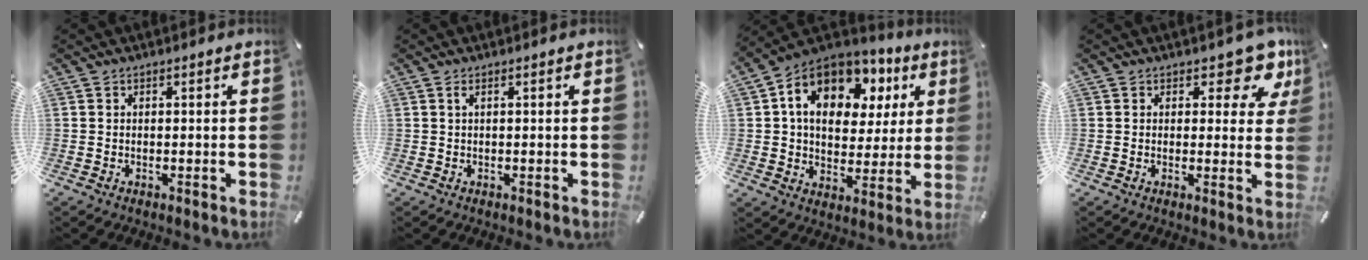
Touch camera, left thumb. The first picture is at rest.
{"total": 0.9, "force": [0.2, 0.1, 0.9], "torque": [-0.016, 0.001, 0.003]}
{"total": 16.0, "force": [6.8, 11.7, 8.6], "torque": [-0.146, -0.022, 0.124]}
{"total": 7.7, "force": [5.1, 4.0, 4.1], "torque": [-0.031, -0.036, 0.082]}